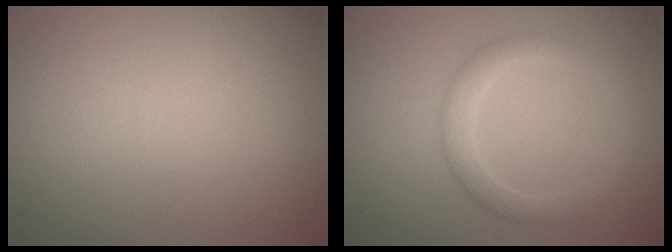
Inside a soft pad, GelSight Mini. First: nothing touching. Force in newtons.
{"total": 2.4, "press": 2.4, "slide": 0.1}